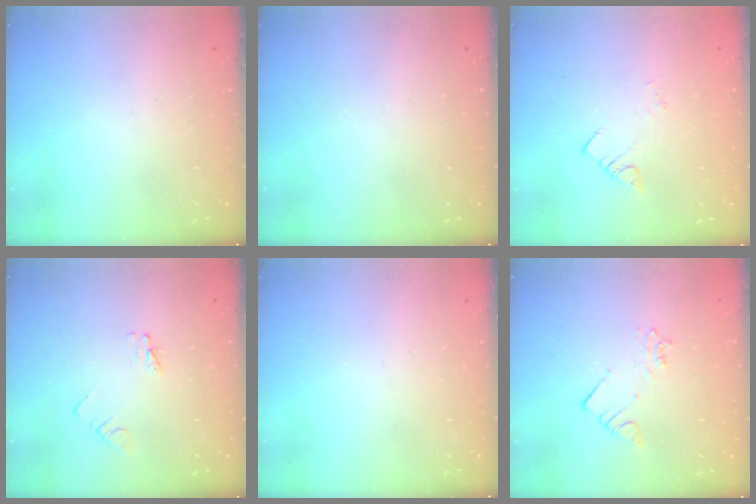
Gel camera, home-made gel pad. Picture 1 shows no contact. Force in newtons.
{"total": 0.0}
{"total": 1.8, "press": 1.8, "slide": 0.3}
{"total": 2.8, "press": 2.8, "slide": 0.3}
{"total": 0.0}
{"total": 2.3, "press": 2.3, "slide": 0.3}